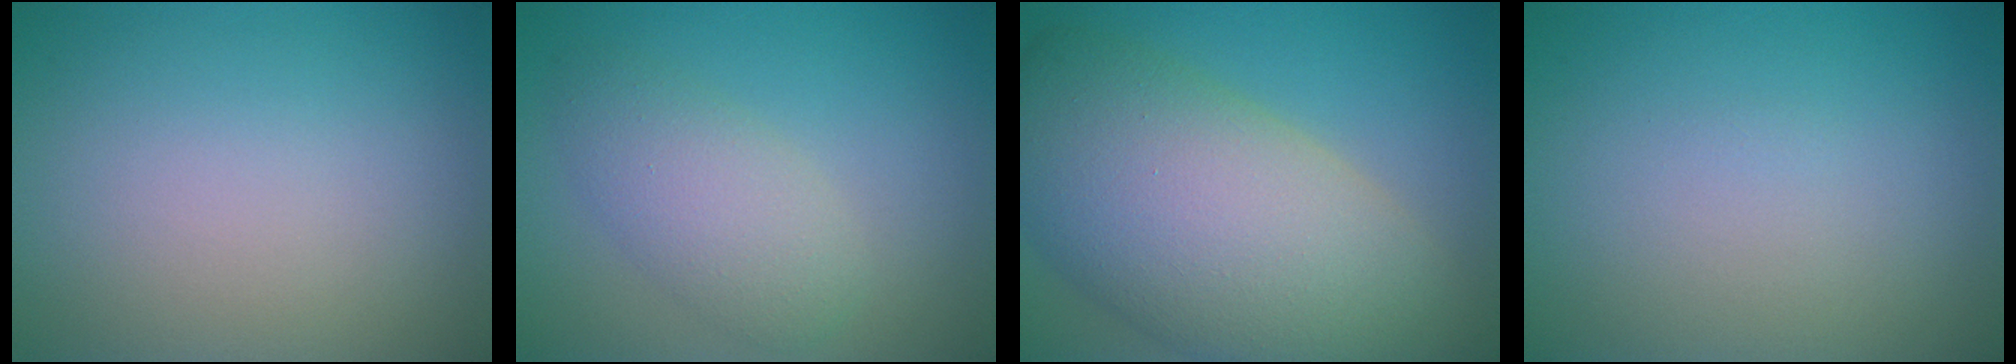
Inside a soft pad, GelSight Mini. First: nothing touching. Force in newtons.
{"total": 3.7, "press": 3.7, "slide": 0.2}
{"total": 14.4, "press": 14.4, "slide": 0.8}
{"total": 0.0}